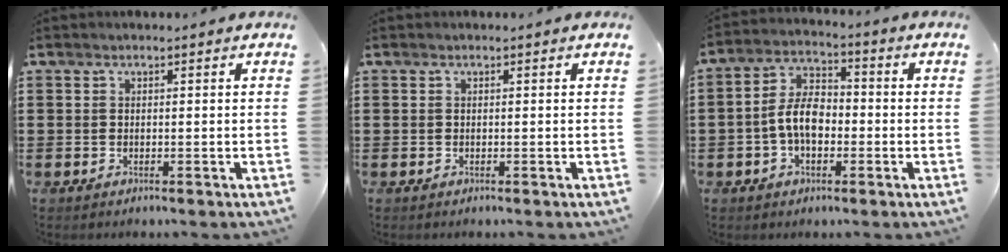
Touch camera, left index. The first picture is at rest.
{"total": 0.0}
{"total": 7.0, "force": [-1.3, 4.1, 5.6], "torque": [-0.127, 0.007, -0.032]}